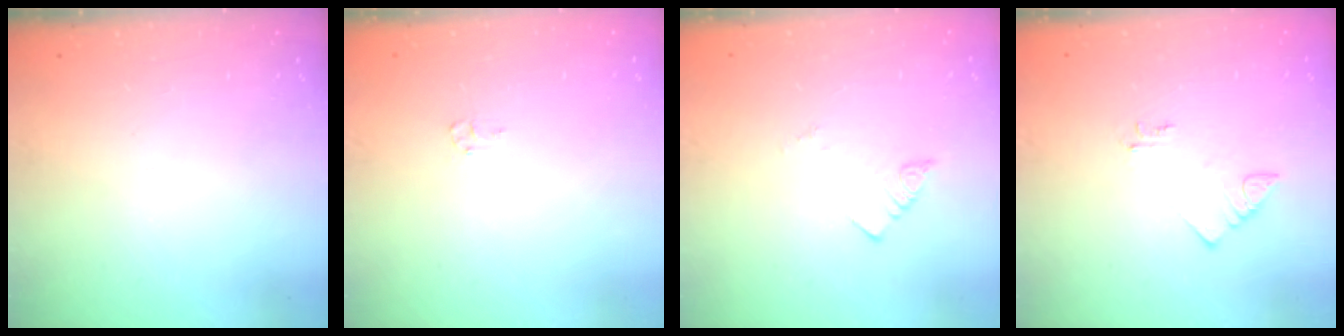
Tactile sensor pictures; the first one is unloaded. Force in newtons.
{"total": 4.1, "press": 4.1, "slide": 0.4}
{"total": 1.9, "press": 1.9, "slide": 0.1}
{"total": 4.1, "press": 4.0, "slide": 0.7}